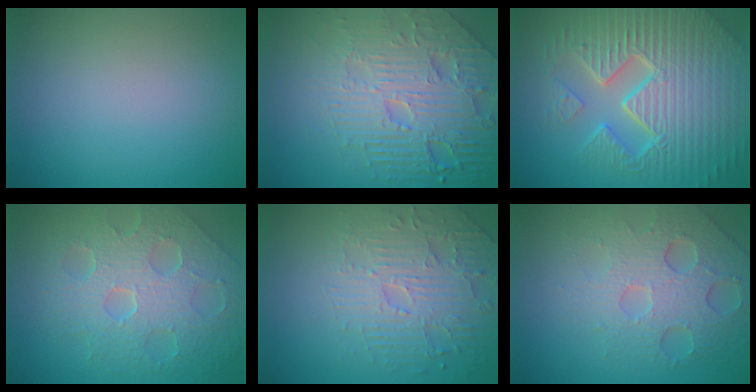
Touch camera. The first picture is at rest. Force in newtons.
{"total": 8.7, "press": 6.2, "slide": 6.1}
{"total": 11.2, "press": 7.2, "slide": 8.6}
{"total": 8.3, "press": 5.8, "slide": 5.9}
{"total": 4.7, "press": 4.0, "slide": 2.5}
{"total": 6.4, "press": 4.7, "slide": 4.3}